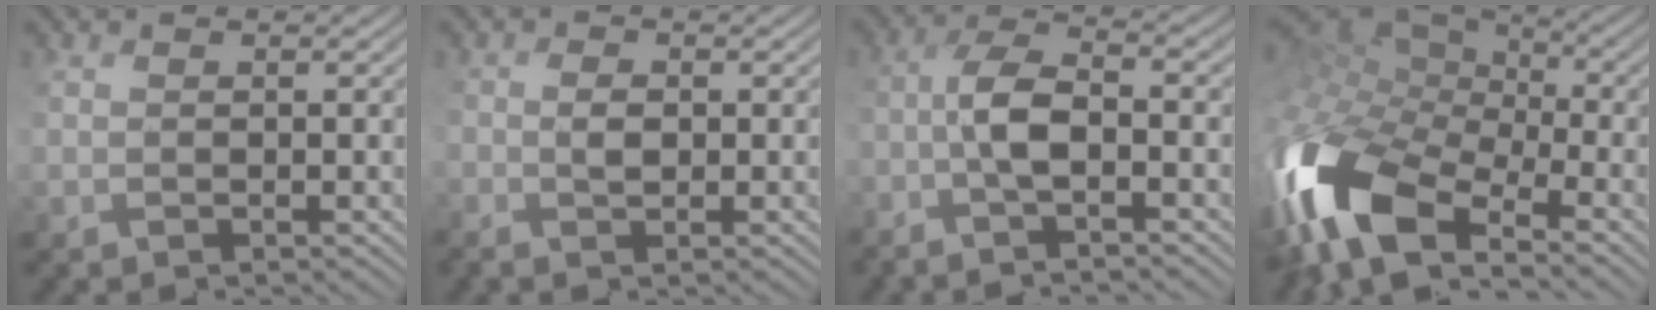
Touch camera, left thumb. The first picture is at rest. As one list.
[{"total": 2.4, "force": [-0.5, 1.3, 1.9], "torque": [-0.040, 0.001, -0.011]}, {"total": 5.5, "force": [-2.2, 1.6, 4.8], "torque": [-0.094, 0.008, -0.054]}, {"total": 15.5, "force": [-6.3, 8.1, 11.6], "torque": [-0.298, -0.022, -0.118]}]